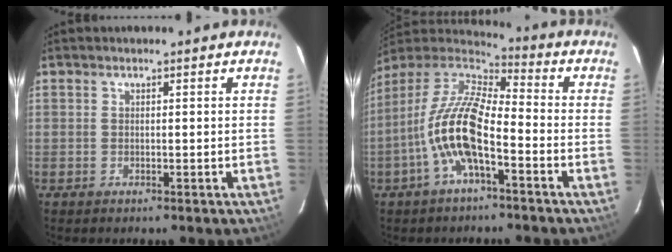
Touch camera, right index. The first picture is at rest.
{"total": 14.3, "force": [-4.9, 4.9, 12.5], "torque": [-0.250, 0.005, -0.103]}